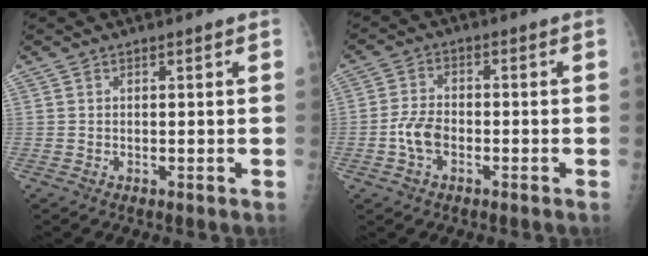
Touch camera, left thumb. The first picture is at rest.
{"total": 5.4, "force": [-1.9, 3.3, 3.8], "torque": [-0.076, 0.015, -0.039]}